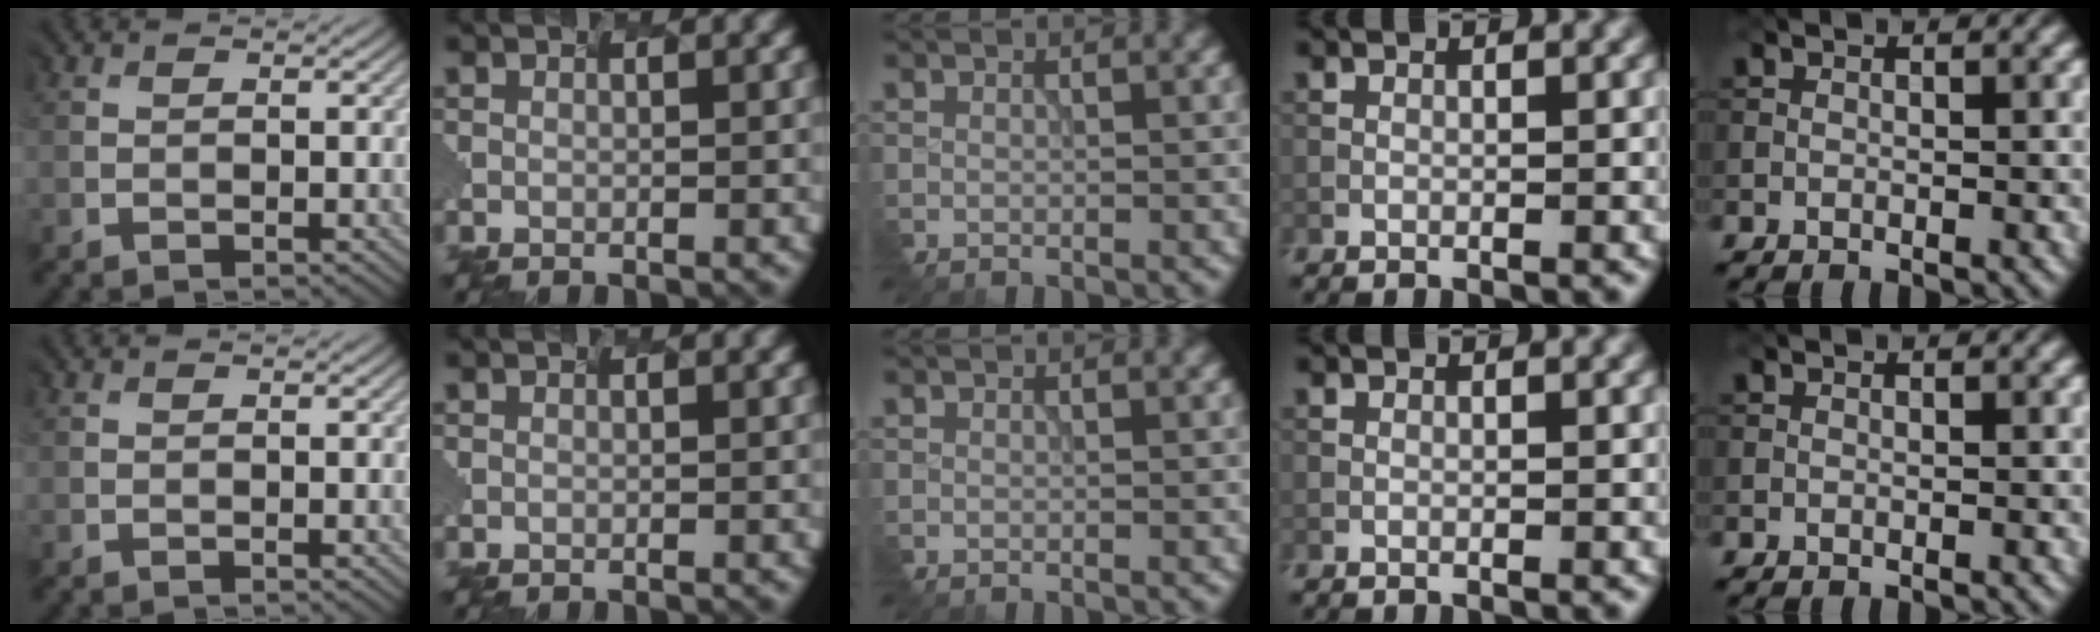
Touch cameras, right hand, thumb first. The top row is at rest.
{}